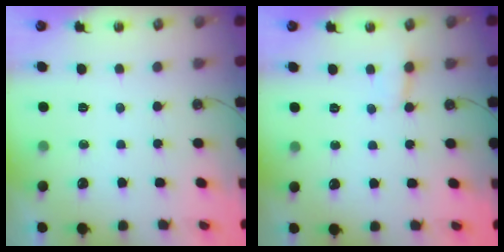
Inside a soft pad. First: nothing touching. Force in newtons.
{"total": 2.8, "press": 2.8, "slide": 0.3}